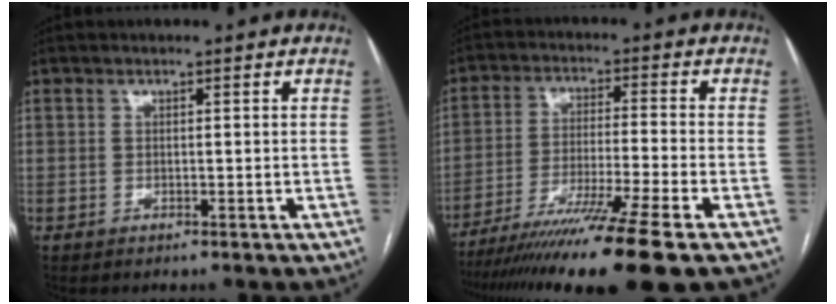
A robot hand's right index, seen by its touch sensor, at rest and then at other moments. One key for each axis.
{"total": 17.2, "fx": -13.1, "fy": -2.4, "fz": 10.9, "tx": -0.169, "ty": -0.049, "tz": -0.215}